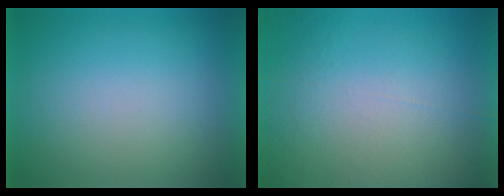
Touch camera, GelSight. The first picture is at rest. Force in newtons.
{"total": 7.0}